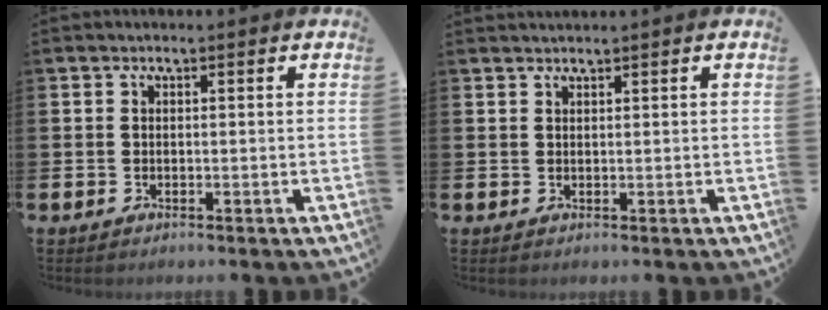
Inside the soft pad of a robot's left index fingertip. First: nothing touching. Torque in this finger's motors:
{"motor_torque": [-0.06, -0.84, 0.08, 0.00]}